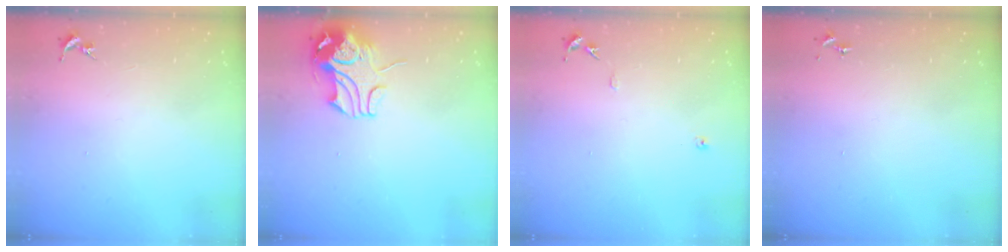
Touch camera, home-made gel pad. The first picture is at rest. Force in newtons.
{"total": 9.7, "press": 9.6, "slide": 1.7}
{"total": 6.1, "press": 6.1, "slide": 0.7}
{"total": 0.0}